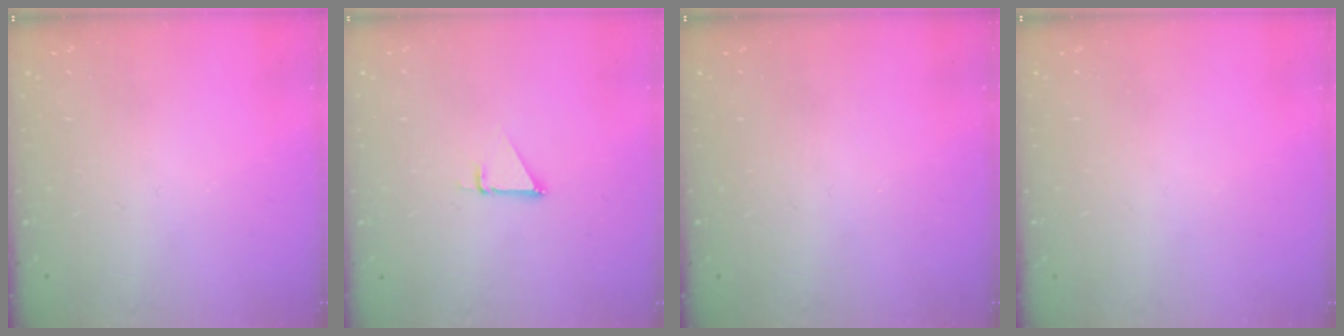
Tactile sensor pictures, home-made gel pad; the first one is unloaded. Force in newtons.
{"total": 2.3, "press": 2.3, "slide": 0.1}
{"total": 0.0}
{"total": 0.0}